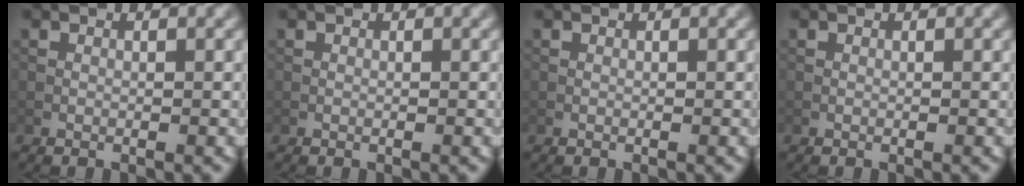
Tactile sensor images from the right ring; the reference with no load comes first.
{"total": 0.0}
{"total": 0.0}
{"total": 0.0}